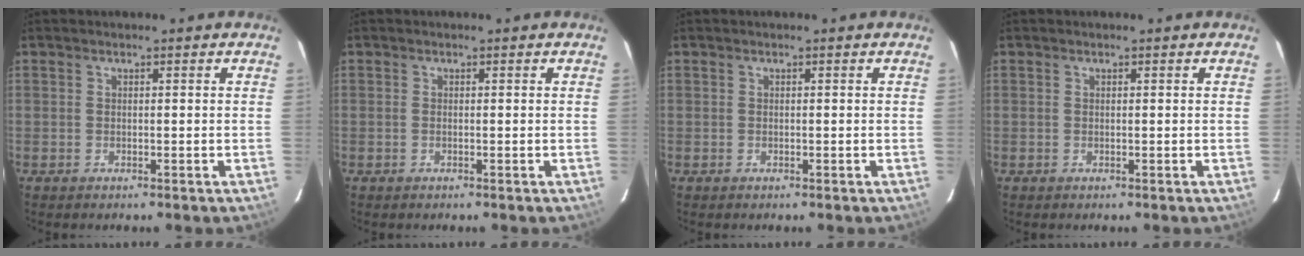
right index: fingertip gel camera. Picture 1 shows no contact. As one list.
[{"total": 0.0}, {"total": 0.0}, {"total": 0.0}]